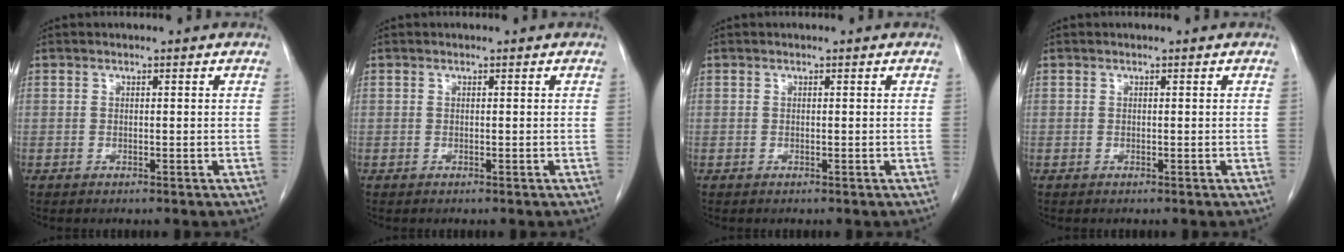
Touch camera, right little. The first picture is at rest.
{"total": 0.0}
{"total": 0.0}
{"total": 0.0}